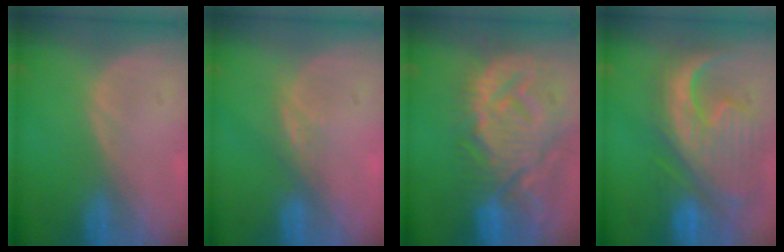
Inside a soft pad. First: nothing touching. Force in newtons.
{"total": 2.4, "press": 1.9, "slide": 1.4}
{"total": 14.1, "press": 12.2, "slide": 7.1}
{"total": 13.3, "press": 11.5, "slide": 6.7}